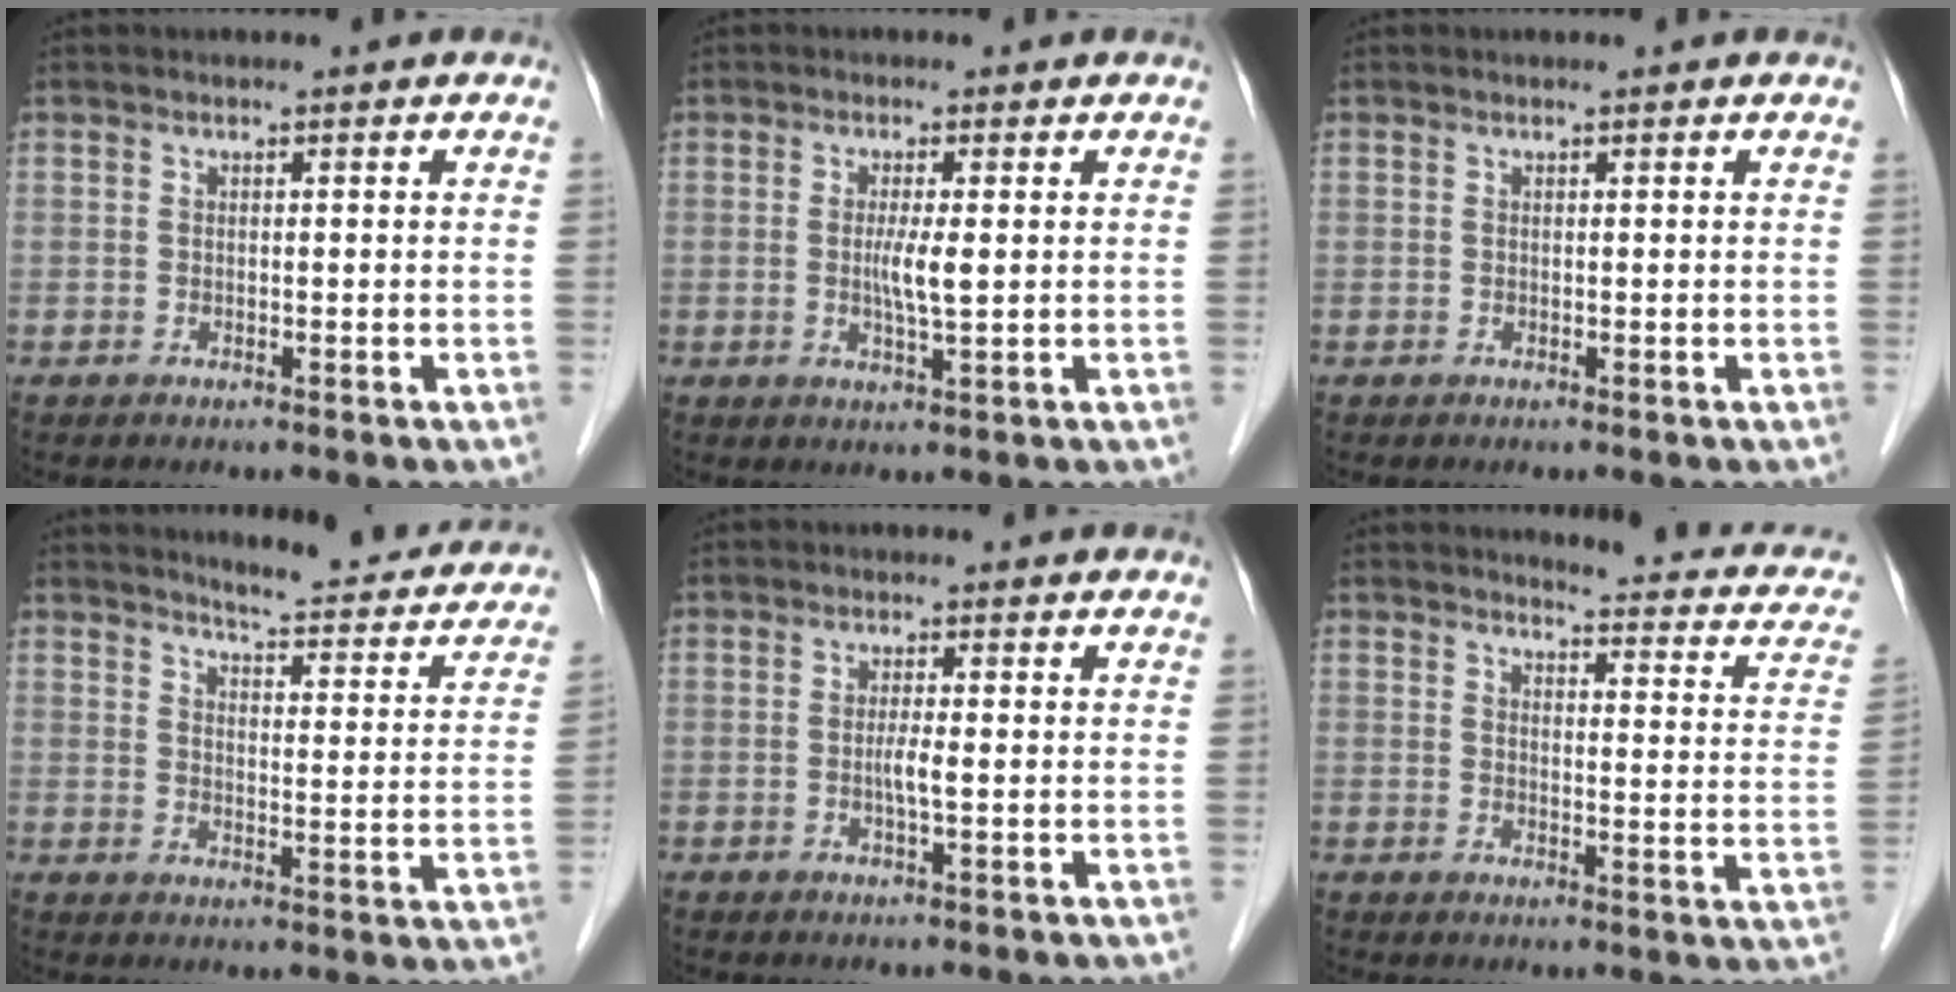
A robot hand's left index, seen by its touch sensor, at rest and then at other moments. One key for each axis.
{"total": 3.4, "fx": 0.2, "fy": 0.0, "fz": 3.4, "tx": -0.068, "ty": -0.006, "tz": 0.004}
{"total": 0.6, "fx": 0.6, "fy": 0.1, "fz": 0.2, "tx": -0.004, "ty": 0.003, "tz": 0.005}
{"total": 16.3, "fx": 15.1, "fy": 2.5, "fz": 5.5, "tx": -0.054, "ty": -0.044, "tz": 0.166}
{"total": 2.1, "fx": -0.3, "fy": -0.1, "fz": 2.1, "tx": -0.041, "ty": -0.001, "tz": -0.005}
{"total": 12.5, "fx": 11.3, "fy": 2.5, "fz": 4.5, "tx": -0.032, "ty": -0.033, "tz": 0.099}